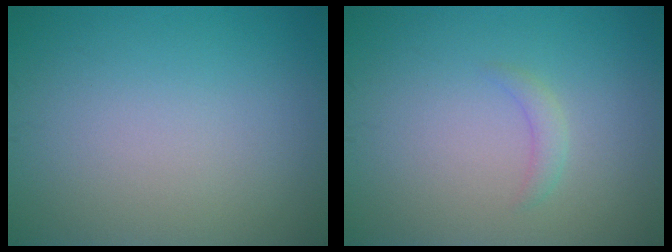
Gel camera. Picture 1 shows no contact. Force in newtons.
{"total": 1.1, "press": 1.1, "slide": 0.1}